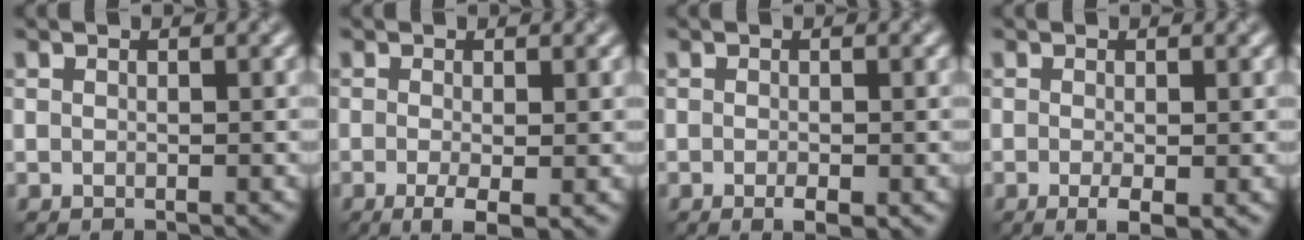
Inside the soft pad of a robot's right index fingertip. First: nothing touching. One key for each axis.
{"total": 2.9, "fx": -0.9, "fy": 0.7, "fz": 2.6, "tx": -0.050, "ty": -0.011, "tz": -0.015}
{"total": 1.5, "fx": -0.6, "fy": 0.4, "fz": 1.3, "tx": -0.021, "ty": -0.004, "tz": -0.008}
{"total": 2.0, "fx": -0.6, "fy": 0.5, "fz": 1.9, "tx": -0.034, "ty": -0.009, "tz": -0.008}